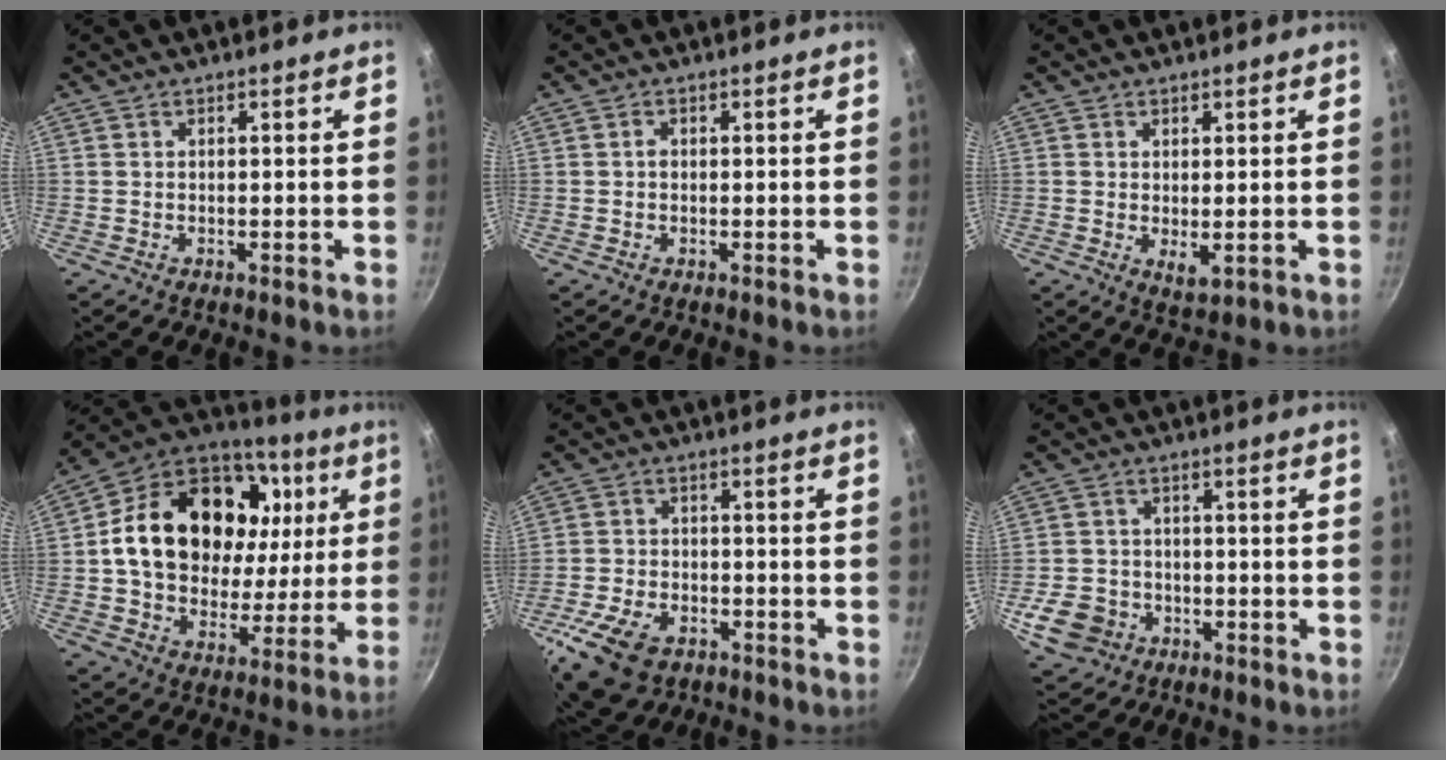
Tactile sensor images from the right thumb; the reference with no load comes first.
{"total": 0.7, "force": [-0.1, 0.6, 0.4], "torque": [-0.005, 0.004, -0.004]}
{"total": 2.9, "force": [0.3, 1.6, 2.4], "torque": [-0.039, -0.013, 0.007]}
{"total": 28.4, "force": [6.2, 20.3, 18.8], "torque": [-0.306, 0.019, 0.104]}
{"total": 12.8, "force": [-6.7, 7.8, 7.6], "torque": [-0.146, 0.023, -0.119]}
{"total": 8.7, "force": [-3.3, 7.2, 3.5], "torque": [-0.054, 0.022, -0.054]}